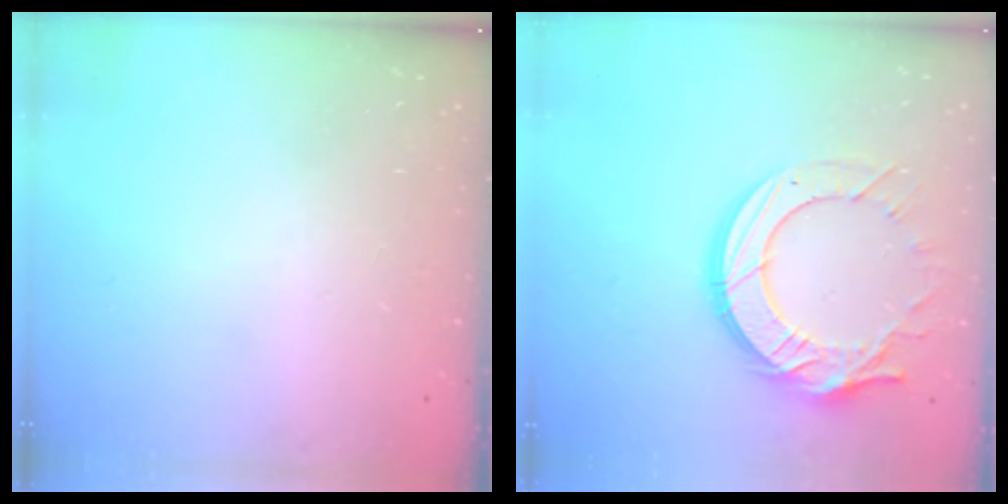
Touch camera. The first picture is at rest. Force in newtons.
{"total": 17.4, "press": 17.3, "slide": 1.7}